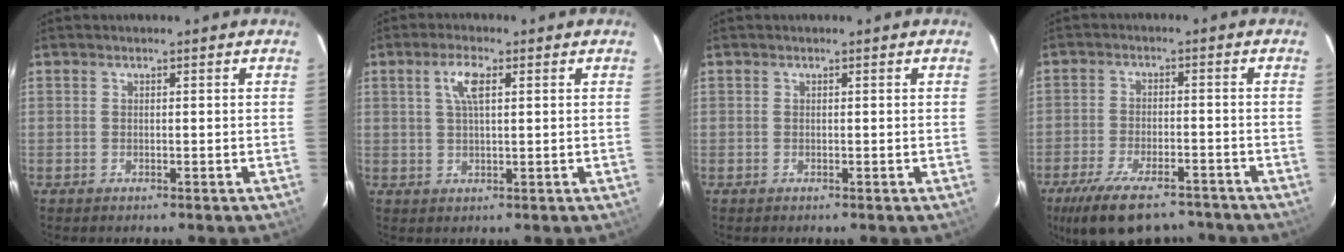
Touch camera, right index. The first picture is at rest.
{"total": 4.4, "force": [1.6, 1.5, 3.8], "torque": [-0.074, 0.008, 0.030]}
{"total": 0.0}
{"total": 15.8, "force": [-11.8, 6.4, 8.5], "torque": [-0.179, -0.025, -0.184]}